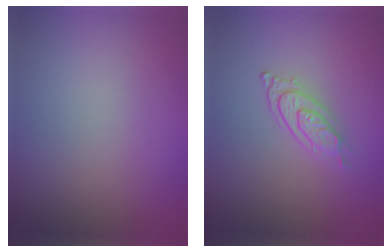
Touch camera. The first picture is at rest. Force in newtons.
{"total": 2.8, "press": 2.2, "slide": 1.7}